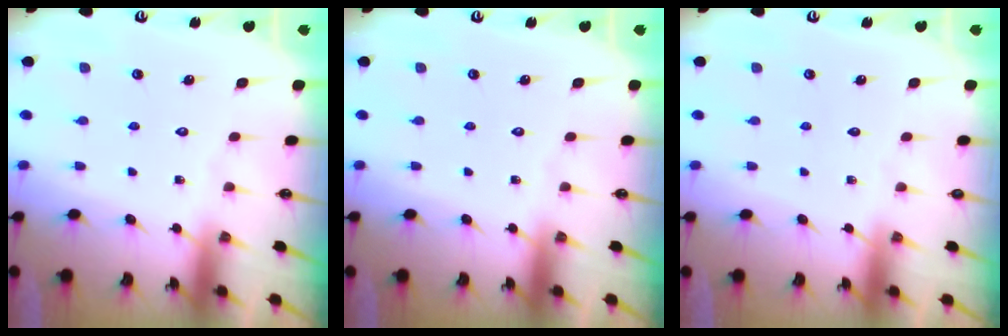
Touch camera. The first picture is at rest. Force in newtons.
{"total": 0.0}
{"total": 0.0}